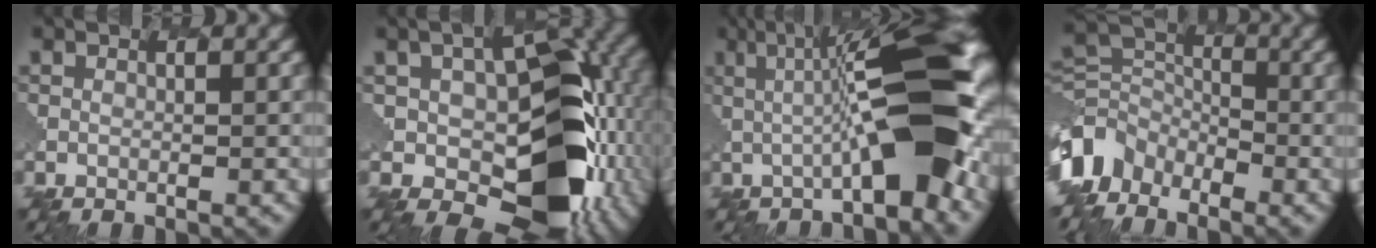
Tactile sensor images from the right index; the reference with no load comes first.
{"total": 14.1, "force": [-1.2, 9.8, 10.1], "torque": [-0.168, -0.032, -0.009]}
{"total": 8.7, "force": [0.4, 1.5, 8.6], "torque": [-0.127, 0.022, -0.017]}
{"total": 5.8, "force": [-4.7, 3.3, -0.4], "torque": [-0.043, -0.006, -0.118]}